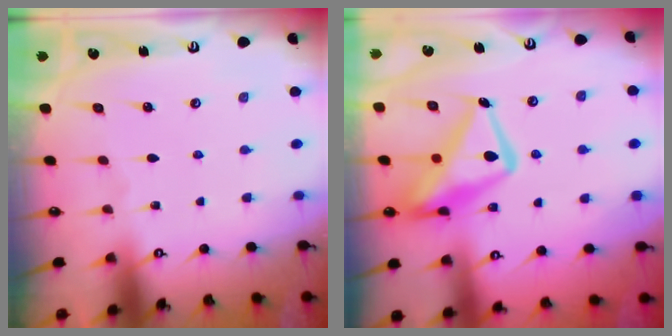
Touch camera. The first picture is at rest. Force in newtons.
{"total": 17.1, "press": 17.1, "slide": 1.7}